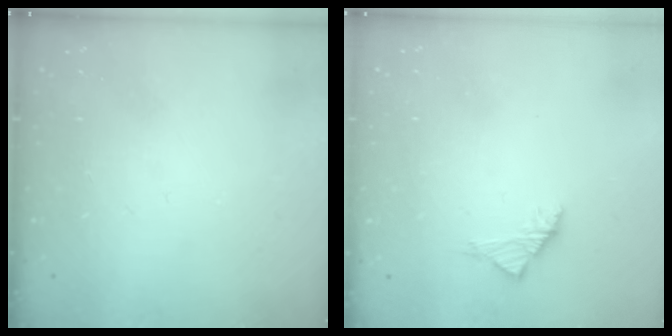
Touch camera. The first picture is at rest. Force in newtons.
{"total": 2.8, "press": 2.6, "slide": 0.8}